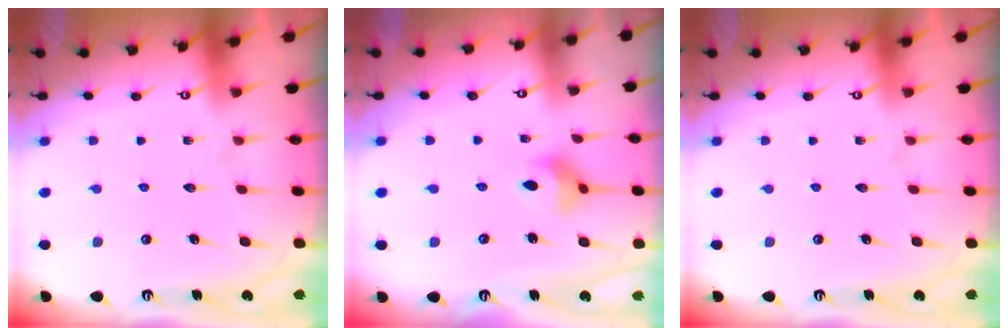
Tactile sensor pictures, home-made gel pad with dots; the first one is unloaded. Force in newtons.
{"total": 6.2, "press": 6.2, "slide": 0.5}
{"total": 0.0}